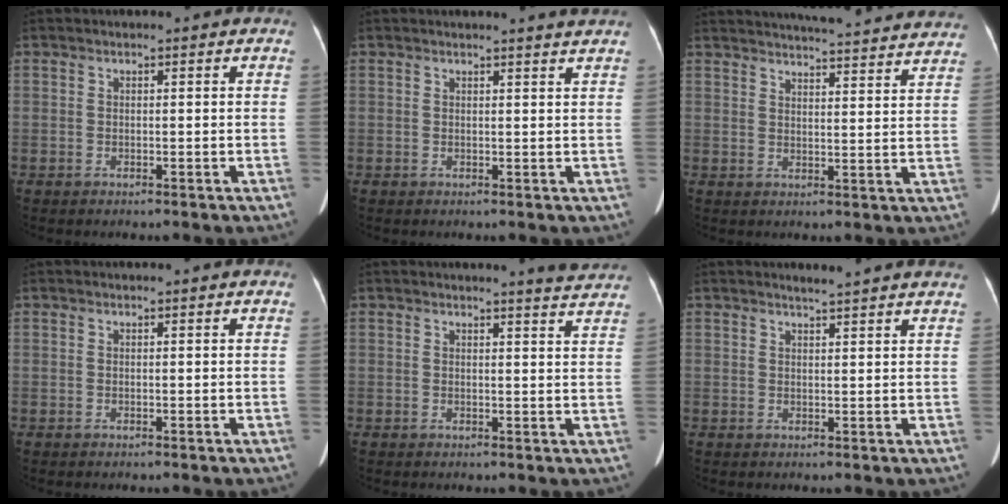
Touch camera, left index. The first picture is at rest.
{"total": 3.1, "force": [2.9, -0.6, 0.9], "torque": [-0.014, -0.005, 0.025]}
{"total": 25.4, "force": [24.0, 2.5, 8.0], "torque": [-0.121, -0.029, 0.289]}
{"total": 0.9, "force": [0.8, 0.0, 0.3], "torque": [-0.008, 0.006, 0.010]}
{"total": 5.5, "force": [5.3, -0.4, 1.2], "torque": [-0.020, -0.014, 0.042]}
{"total": 6.3, "force": [5.8, -0.2, 2.4], "torque": [-0.036, 0.012, 0.059]}